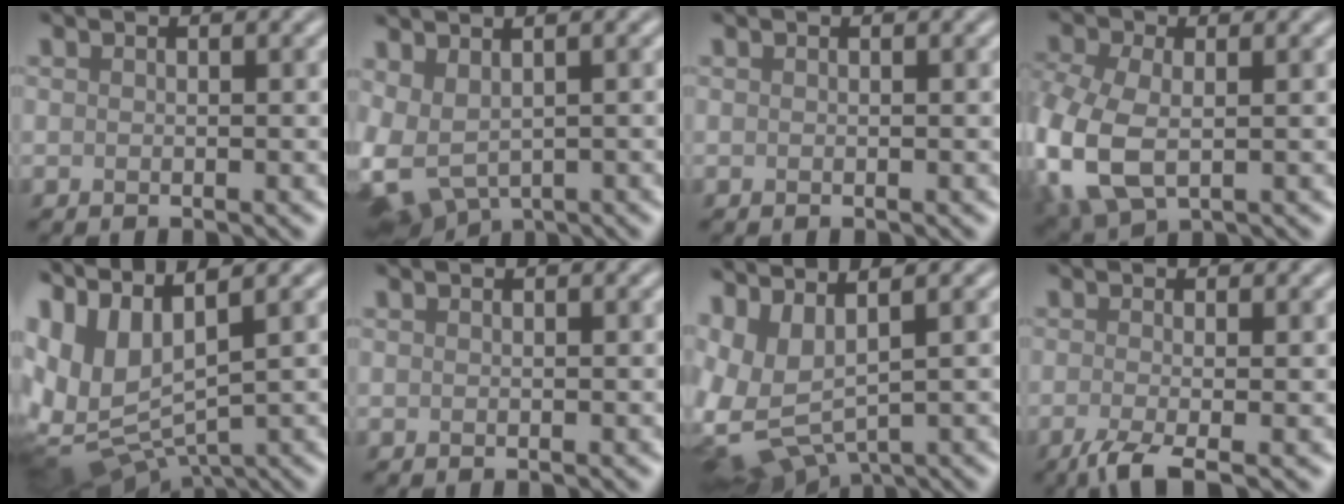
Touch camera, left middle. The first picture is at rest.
{"total": 6.1, "force": [0.4, 3.8, 4.7], "torque": [-0.108, -0.013, 0.032]}
{"total": 0.0}
{"total": 8.4, "force": [-1.7, 5.5, 6.2], "torque": [-0.181, -0.021, -0.029]}
{"total": 9.5, "force": [3.3, 5.4, 7.1], "torque": [-0.171, 0.001, 0.086]}
{"total": 0.0}
{"total": 7.2, "force": [0.5, 3.6, 6.2], "torque": [-0.150, -0.009, 0.022]}
{"total": 3.2, "force": [-1.7, 0.7, 2.6], "torque": [-0.047, -0.006, -0.044]}